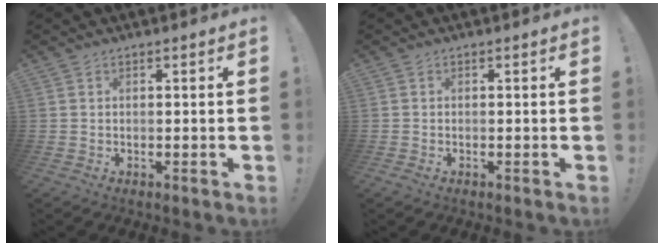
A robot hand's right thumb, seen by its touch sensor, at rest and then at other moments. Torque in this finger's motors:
{"motor_torque": [0.17, 0.20, 0.42, -0.17, 0.04]}